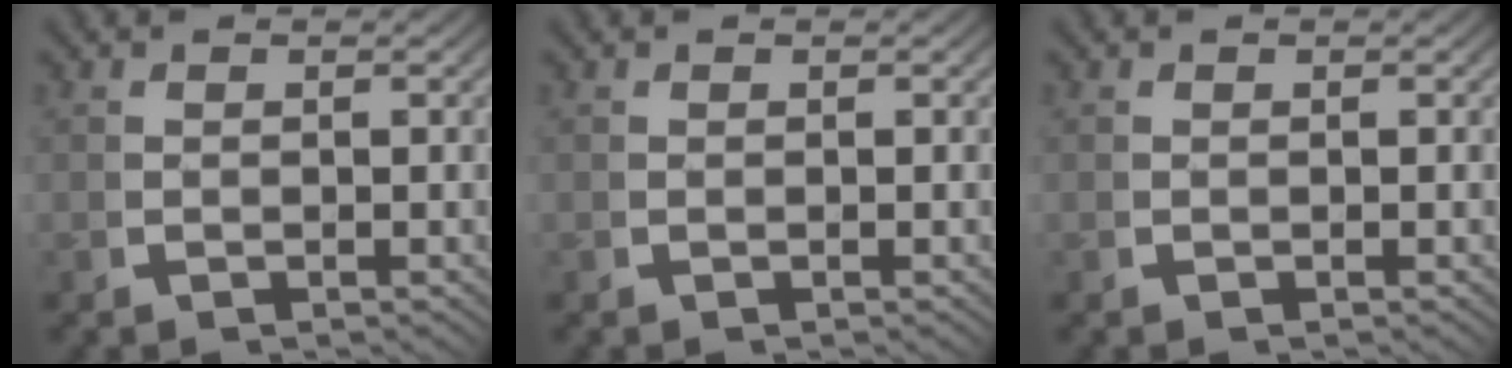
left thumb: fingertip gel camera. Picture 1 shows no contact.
{"total": 0.0}
{"total": 0.0}